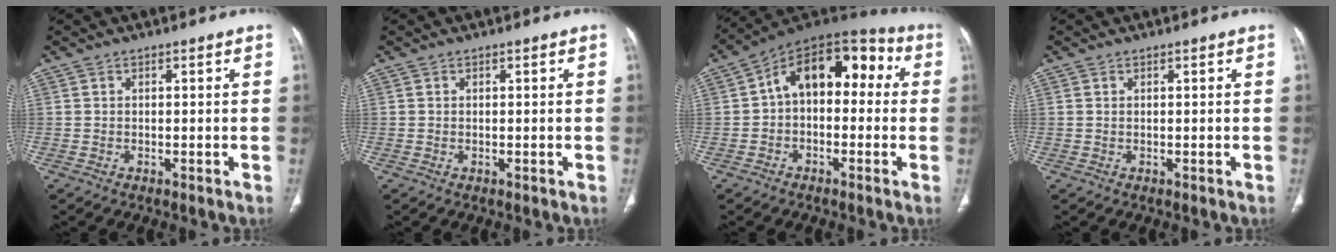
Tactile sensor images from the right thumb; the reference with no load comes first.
{"total": 0.0}
{"total": 14.7, "force": [1.3, 9.4, 11.3], "torque": [-0.124, 0.054, 0.002]}
{"total": 0.0}